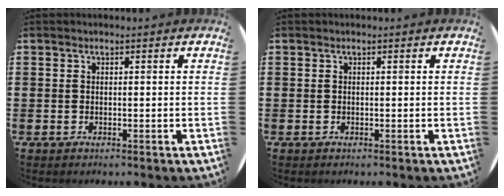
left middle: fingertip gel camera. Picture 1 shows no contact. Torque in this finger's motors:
{"motor_torque": [0.00, 0.00, 0.01, 0.00]}